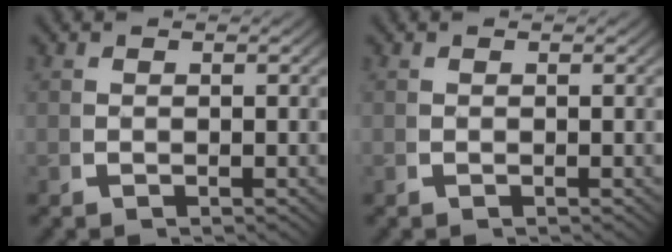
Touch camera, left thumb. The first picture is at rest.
{"total": 0.0}